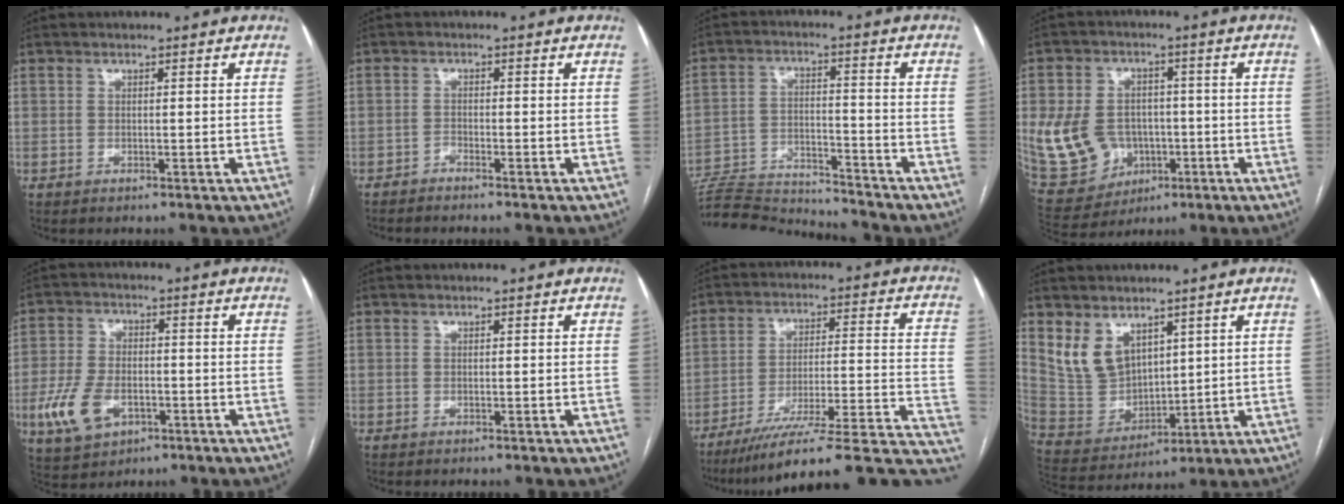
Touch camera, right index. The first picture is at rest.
{"total": 1.5, "force": [-1.4, -0.1, 0.4], "torque": [-0.004, 0.001, -0.025]}
{"total": 12.8, "force": [-12.8, 0.2, 1.2], "torque": [-0.024, 0.012, -0.216]}
{"total": 14.6, "force": [-2.2, 11.9, 8.2], "torque": [-0.203, 0.017, -0.011]}
{"total": 9.5, "force": [-3.5, 5.8, 6.7], "torque": [-0.153, 0.004, -0.056]}
{"total": 0.0}
{"total": 23.3, "force": [-18.4, 2.5, 14.1], "torque": [-0.119, 0.025, -0.261]}
{"total": 9.1, "force": [5.3, 6.1, 4.3], "torque": [-0.100, 0.009, 0.126]}